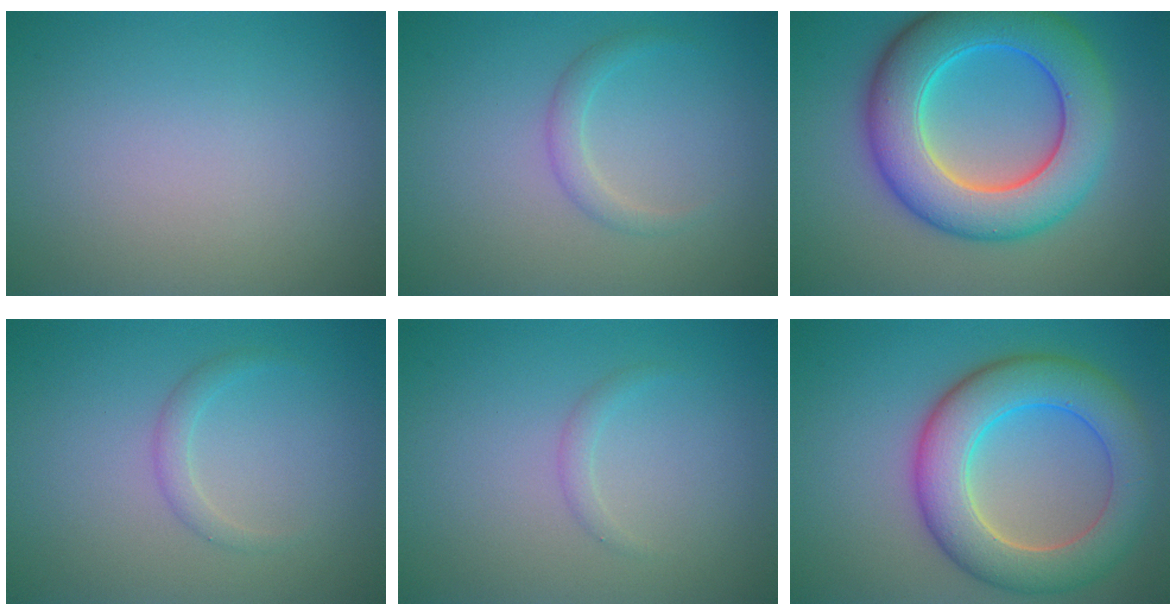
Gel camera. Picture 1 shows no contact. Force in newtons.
{"total": 1.5, "press": 1.5, "slide": 0.0}
{"total": 10.3, "press": 10.2, "slide": 0.3}
{"total": 1.2, "press": 1.2, "slide": 0.0}
{"total": 0.9, "press": 0.9, "slide": 0.0}
{"total": 8.3, "press": 8.3, "slide": 0.4}